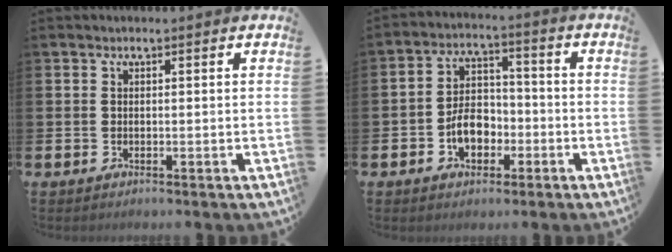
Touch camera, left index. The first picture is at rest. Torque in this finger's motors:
{"motor_torque": [1.15, 0.46, 0.71, 0.17]}